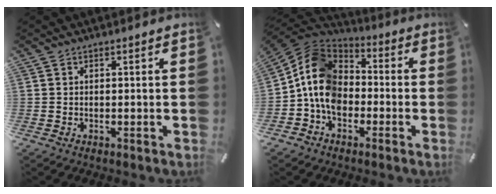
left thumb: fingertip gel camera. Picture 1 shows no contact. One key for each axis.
{"total": 13.2, "fx": -2.9, "fy": 10.5, "fz": 7.5, "tx": -0.181, "ty": 0.028, "tz": -0.057}